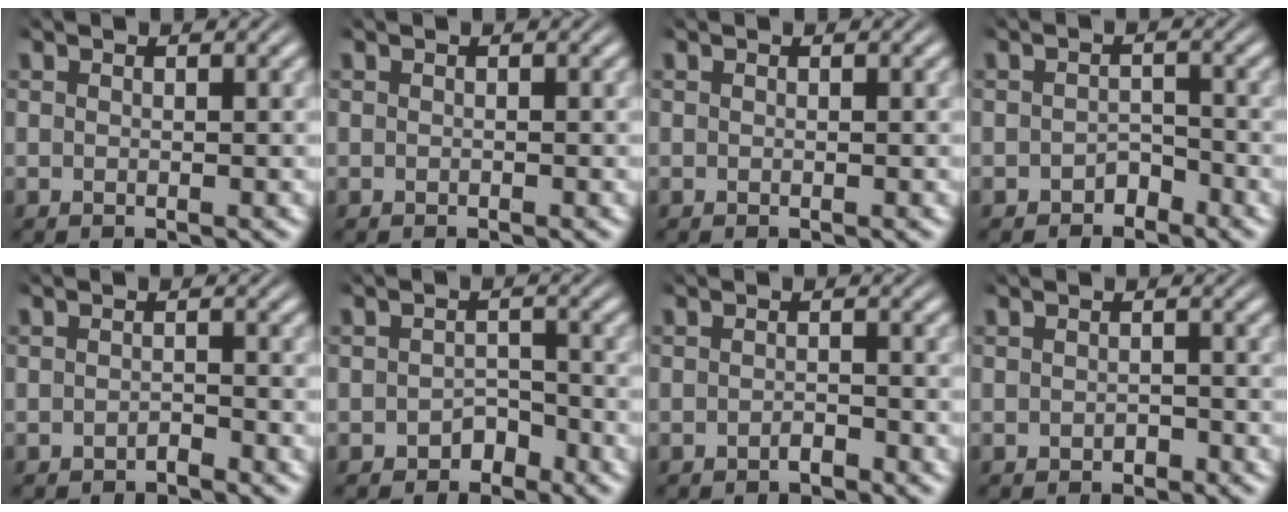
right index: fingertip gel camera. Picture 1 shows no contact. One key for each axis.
{"total": 0.0}
{"total": 0.0}
{"total": 1.8, "fx": -1.6, "fy": 0.9, "fz": 0.2, "tx": 0.005, "ty": -0.004, "tz": -0.027}
{"total": 1.1, "fx": -1.1, "fy": -0.1, "fz": 0.0, "tx": -0.002, "ty": -0.007, "tz": -0.016}
{"total": 2.2, "fx": -1.8, "fy": 1.1, "fz": 0.3, "tx": 0.006, "ty": -0.004, "tz": -0.031}
{"total": 1.1, "fx": -1.1, "fy": 0.0, "fz": 0.2, "tx": -0.002, "ty": -0.003, "tz": -0.019}
{"total": 0.9, "fx": -0.9, "fy": 0.2, "fz": 0.0, "tx": -0.003, "ty": -0.009, "tz": -0.010}